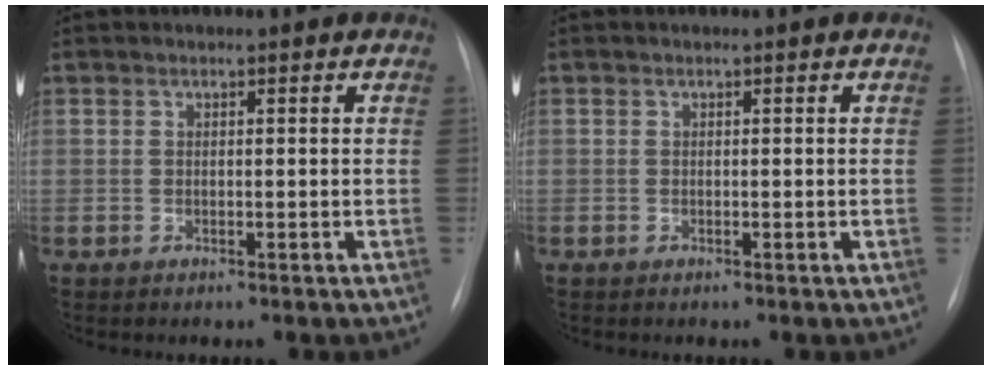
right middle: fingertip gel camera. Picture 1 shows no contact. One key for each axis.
{"total": 0.0}